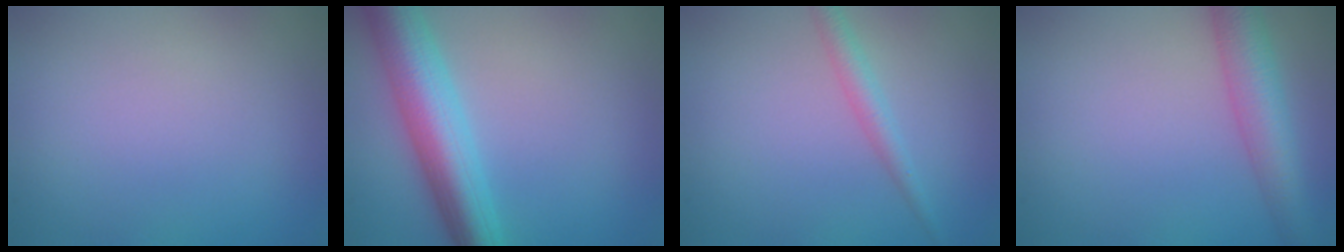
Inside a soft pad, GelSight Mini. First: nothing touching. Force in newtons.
{"total": 7.4, "press": 7.4, "slide": 0.2}
{"total": 2.0, "press": 2.0, "slide": 0.0}
{"total": 5.3, "press": 5.3, "slide": 0.2}